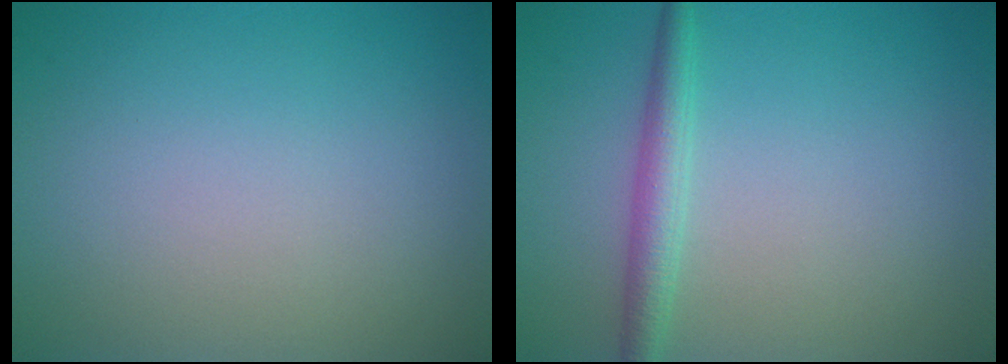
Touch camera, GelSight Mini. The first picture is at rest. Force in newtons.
{"total": 2.3, "press": 2.3, "slide": 0.1}